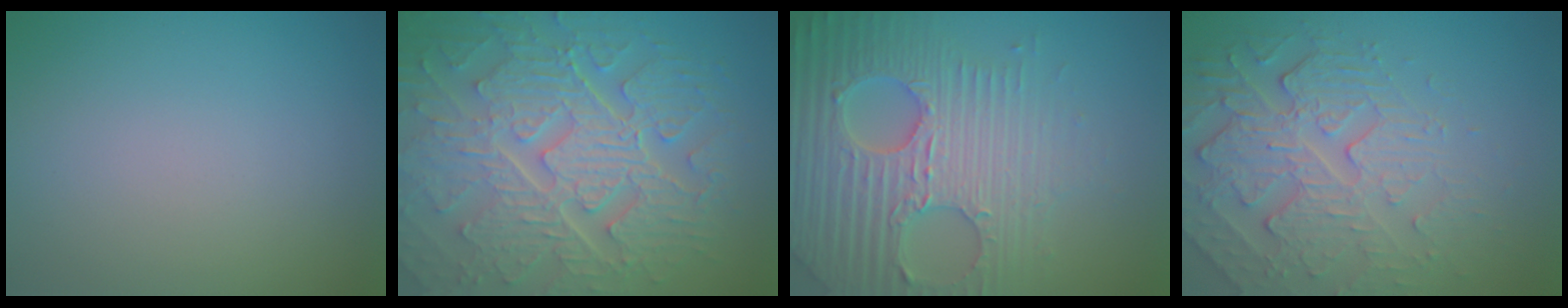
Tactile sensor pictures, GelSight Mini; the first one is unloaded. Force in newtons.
{"total": 10.6, "press": 7.0, "slide": 7.9}
{"total": 7.3, "press": 7.1, "slide": 1.7}
{"total": 4.7, "press": 4.3, "slide": 1.9}